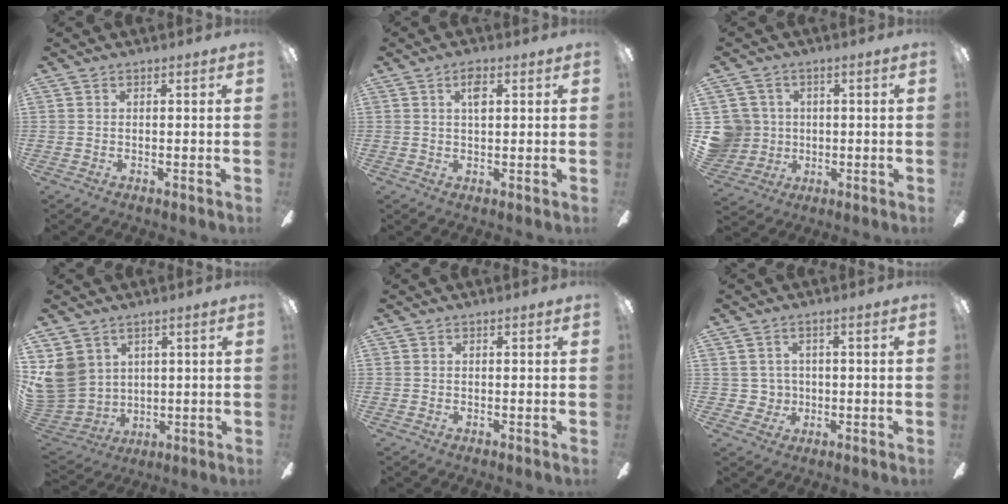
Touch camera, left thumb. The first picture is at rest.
{"total": 3.9, "force": [1.7, 1.9, 3.0], "torque": [-0.050, 0.001, 0.024]}
{"total": 8.0, "force": [0.9, 7.9, 1.2], "torque": [-0.056, 0.002, 0.026]}
{"total": 9.7, "force": [4.4, 8.4, 2.4], "torque": [-0.088, -0.027, 0.090]}
{"total": 0.0}
{"total": 3.5, "force": [0.7, 3.4, 0.1], "torque": [-0.007, 0.004, 0.011]}